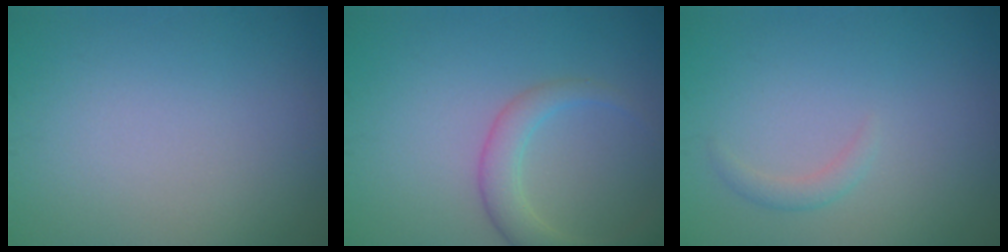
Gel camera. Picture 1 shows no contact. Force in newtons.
{"total": 3.3, "press": 3.3, "slide": 0.1}
{"total": 1.1, "press": 1.1, "slide": 0.1}